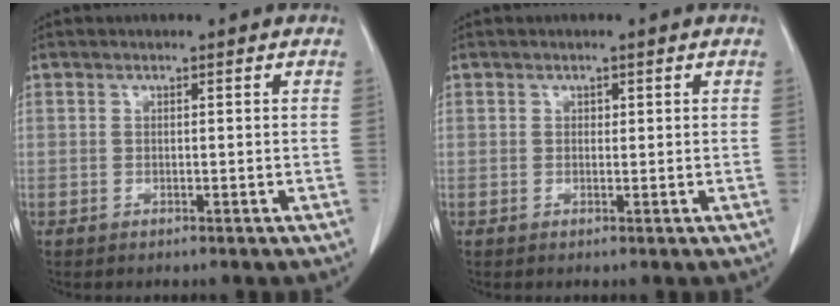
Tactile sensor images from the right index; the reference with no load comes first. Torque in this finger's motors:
{"motor_torque": [0.01, 0.00, 0.00, 0.00]}